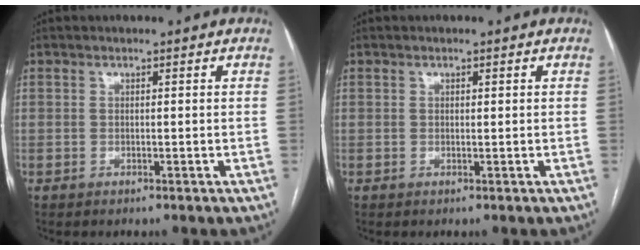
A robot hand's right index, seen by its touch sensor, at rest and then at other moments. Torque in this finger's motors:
{"motor_torque": [0.26, 0.35, 0.00, 0.00]}